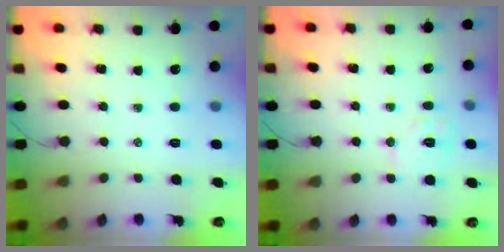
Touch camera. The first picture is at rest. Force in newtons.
{"total": 8.0, "press": 8.0, "slide": 0.7}